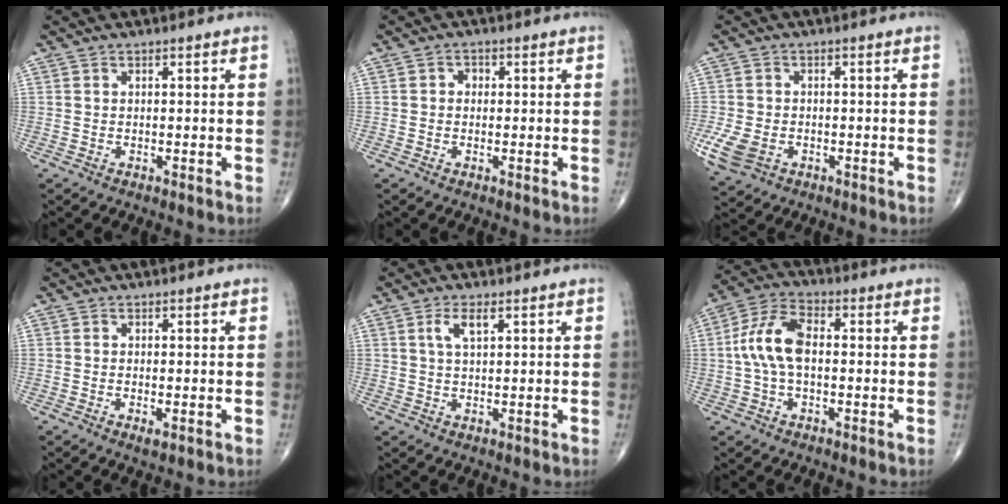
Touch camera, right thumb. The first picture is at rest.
{"total": 1.6, "force": [0.0, 1.3, 0.8], "torque": [-0.002, 0.004, -0.005]}
{"total": 6.8, "force": [-2.5, 4.8, 4.1], "torque": [-0.093, 0.001, -0.041]}
{"total": 1.4, "force": [-0.5, 0.4, 1.2], "torque": [-0.025, -0.005, -0.009]}
{"total": 3.6, "force": [1.5, 1.4, 3.0], "torque": [-0.061, 0.001, 0.031]}
{"total": 9.8, "force": [0.1, 5.3, 8.2], "torque": [-0.171, 0.027, -0.005]}